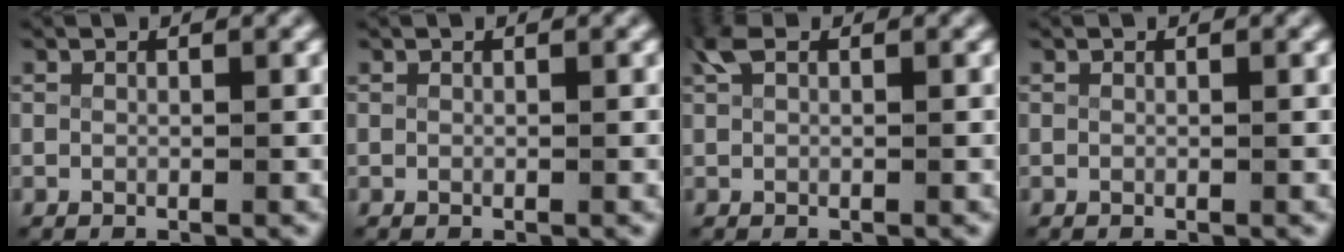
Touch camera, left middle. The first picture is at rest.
{"total": 0.0}
{"total": 1.3, "force": [0.8, 0.5, 0.9], "torque": [-0.041, 0.002, 0.021]}
{"total": 0.0}